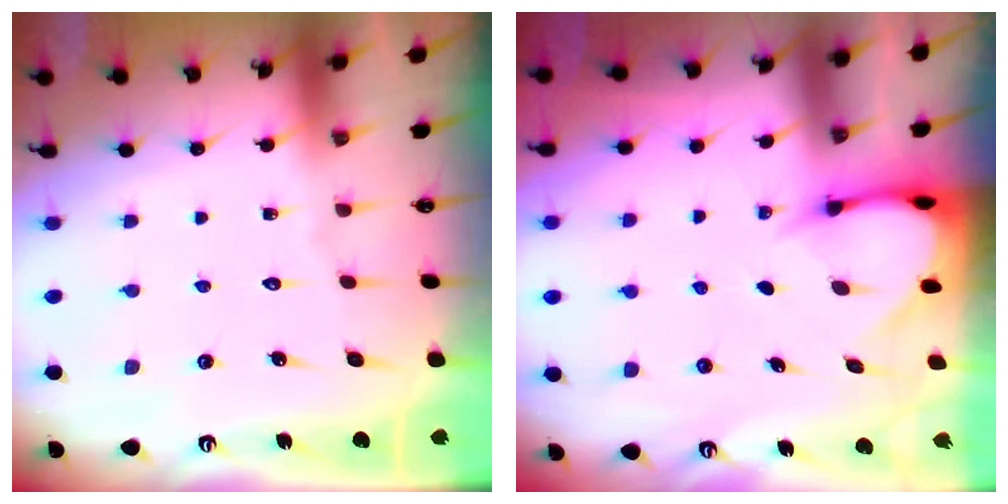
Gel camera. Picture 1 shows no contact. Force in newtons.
{"total": 3.5, "press": 3.5, "slide": 0.2}